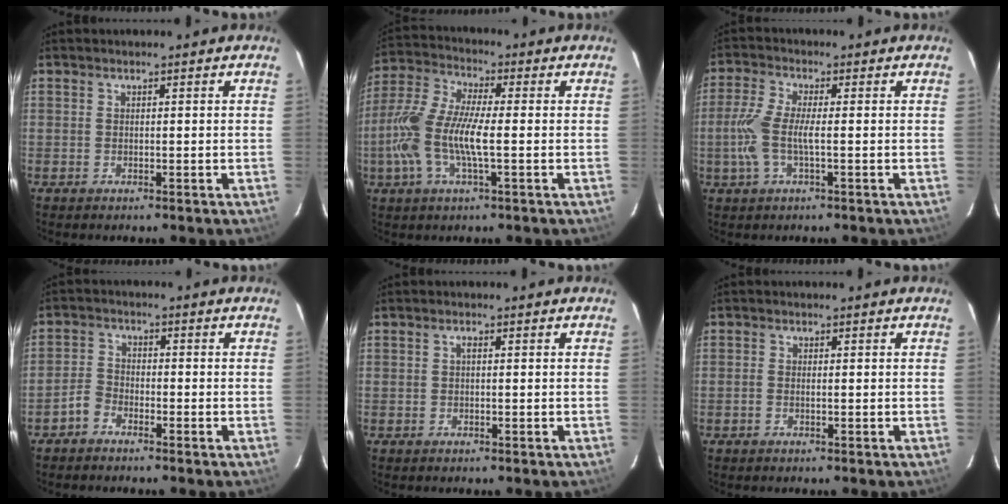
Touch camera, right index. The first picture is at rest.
{"total": 12.5, "force": [-2.3, 3.2, 11.9], "torque": [-0.258, 0.002, -0.050]}
{"total": 7.7, "force": [-1.4, 1.7, 7.3], "torque": [-0.167, 0.001, -0.028]}
{"total": 3.0, "force": [-2.3, 1.8, 0.8], "torque": [-0.021, 0.011, -0.046]}
{"total": 0.7, "force": [0.1, 0.1, 0.7], "torque": [-0.012, 0.005, 0.000]}
{"total": 0.6, "force": [-0.2, 0.1, 0.5], "torque": [-0.012, 0.001, -0.006]}